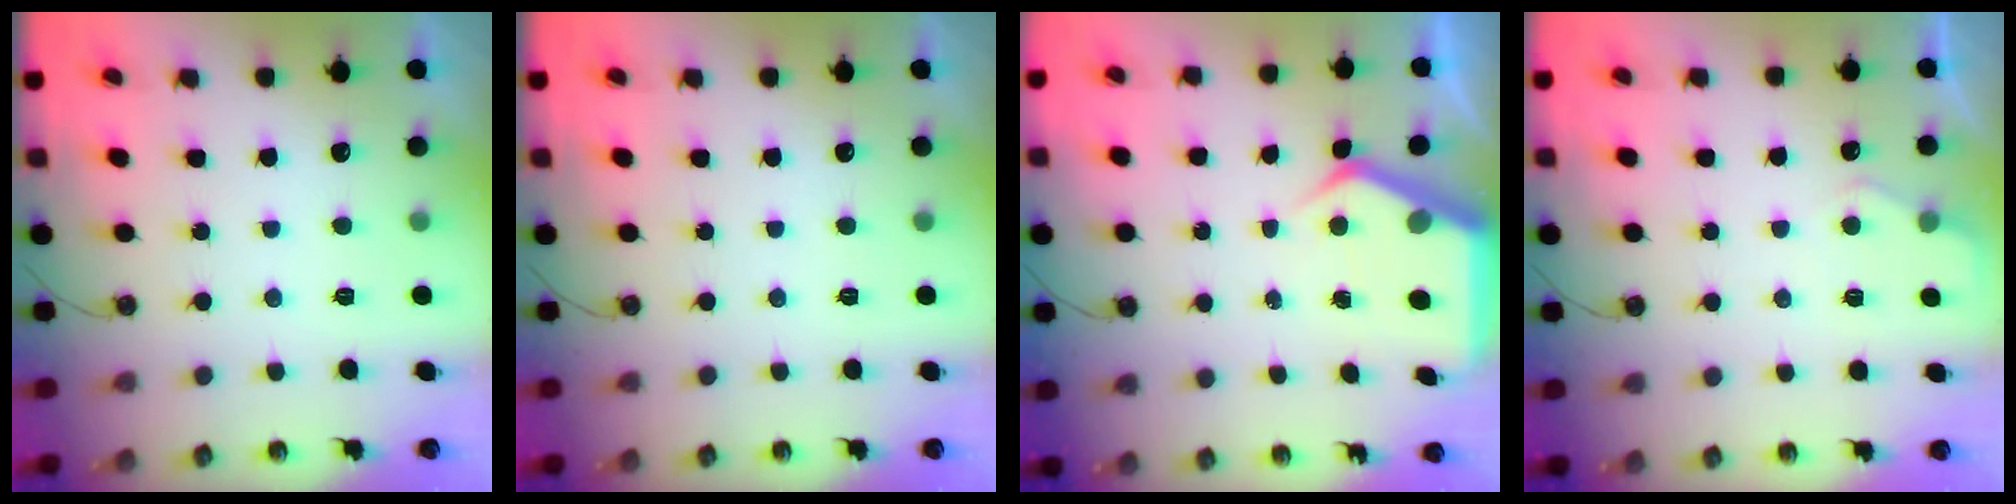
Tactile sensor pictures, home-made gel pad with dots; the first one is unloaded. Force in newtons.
{"total": 0.0}
{"total": 6.0, "press": 6.0, "slide": 0.3}
{"total": 3.5, "press": 3.5, "slide": 0.5}